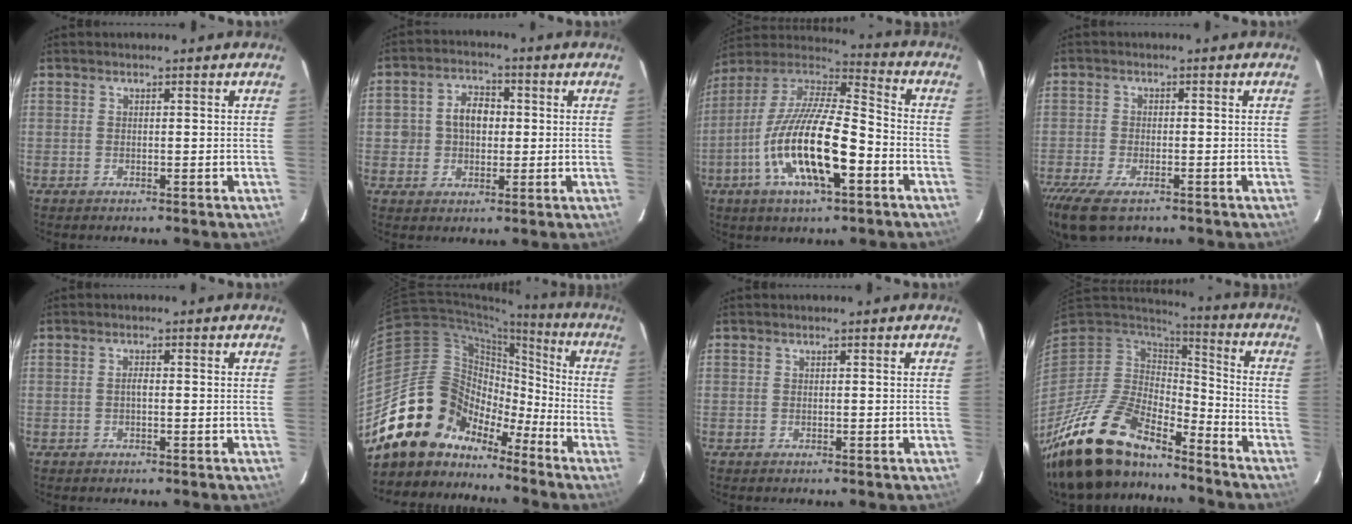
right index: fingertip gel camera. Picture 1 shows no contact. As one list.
[{"total": 6.2, "force": [0.2, 5.0, 3.7], "torque": [-0.065, 0.022, 0.011]}, {"total": 20.5, "force": [-7.3, 6.2, 18.1], "torque": [-0.349, -0.022, -0.142]}, {"total": 9.9, "force": [-7.0, 3.7, 5.9], "torque": [-0.149, -0.039, -0.128]}, {"total": 0.9, "force": [-0.2, 0.3, 0.9], "torque": [-0.017, 0.005, -0.006]}, {"total": 17.4, "force": [-12.8, 10.6, 5.1], "torque": [-0.100, 0.045, -0.226]}, {"total": 0.0}, {"total": 25.9, "force": [-19.2, 10.1, 14.2], "torque": [-0.306, -0.023, -0.339]}]